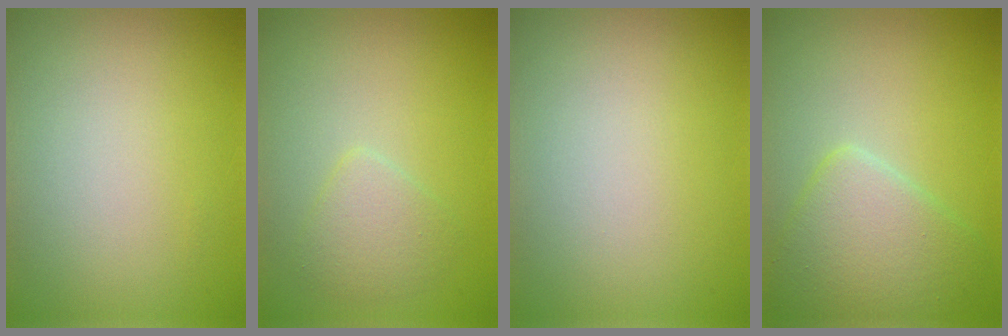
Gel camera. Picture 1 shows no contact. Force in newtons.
{"total": 2.1, "press": 2.1, "slide": 0.1}
{"total": 0.0}
{"total": 4.7, "press": 4.7, "slide": 0.1}